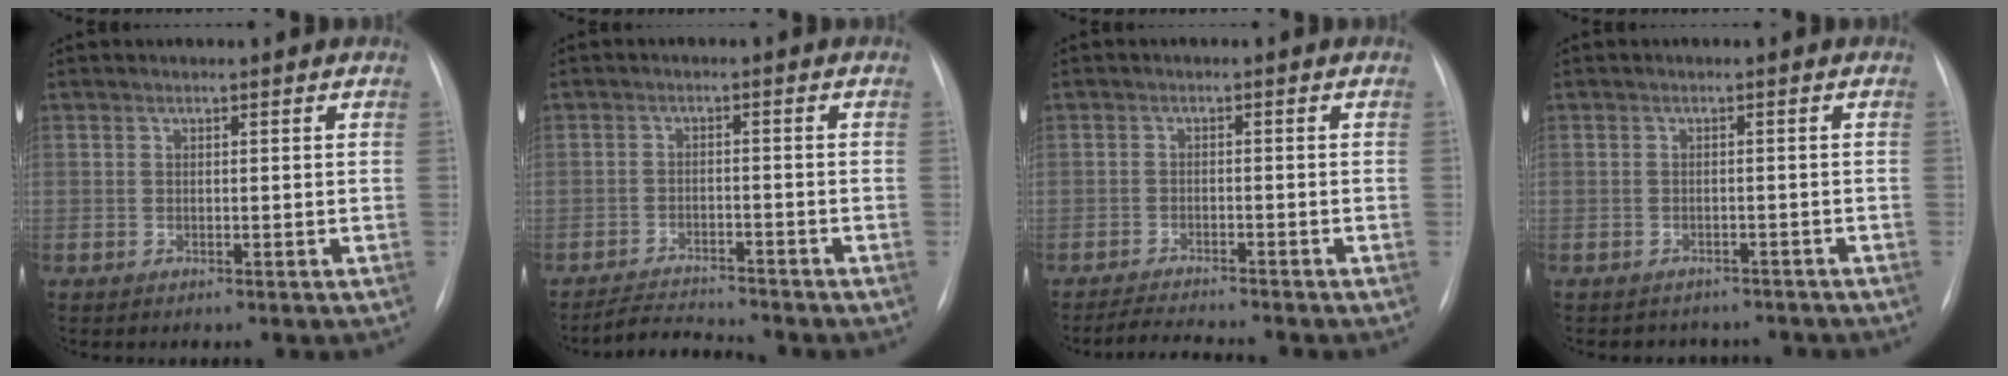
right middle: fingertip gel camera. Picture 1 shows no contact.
{"total": 4.7, "force": [-4.7, -0.5, 0.2], "torque": [-0.008, -0.013, -0.080]}
{"total": 5.3, "force": [-5.0, -0.3, 1.7], "torque": [-0.030, -0.018, -0.081]}
{"total": 5.5, "force": [-5.0, 2.5, 0.3], "torque": [0.000, 0.011, -0.051]}